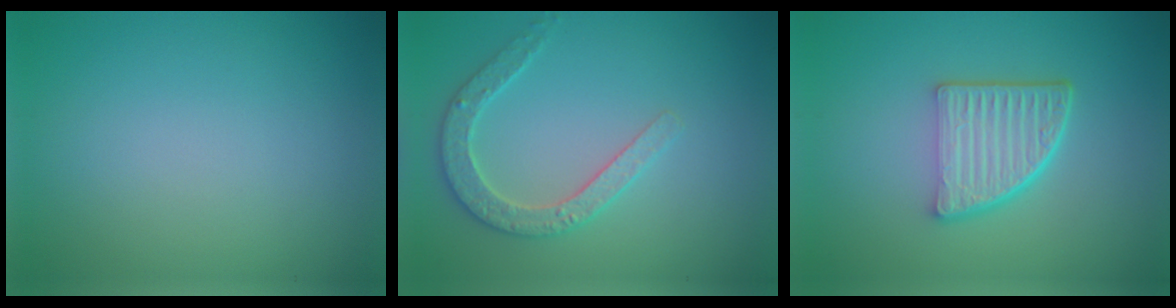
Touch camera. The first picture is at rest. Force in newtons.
{"total": 3.0, "press": 3.0, "slide": 0.3}
{"total": 5.4, "press": 3.9, "slide": 3.8}